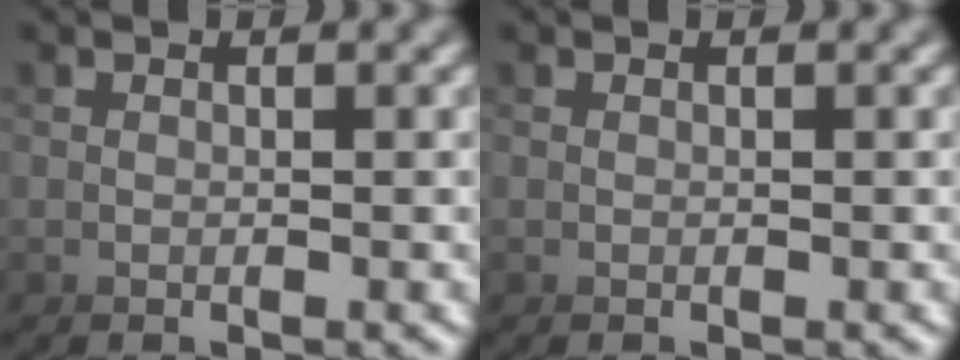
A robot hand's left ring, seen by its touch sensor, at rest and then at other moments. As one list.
[{"total": 0.0}]